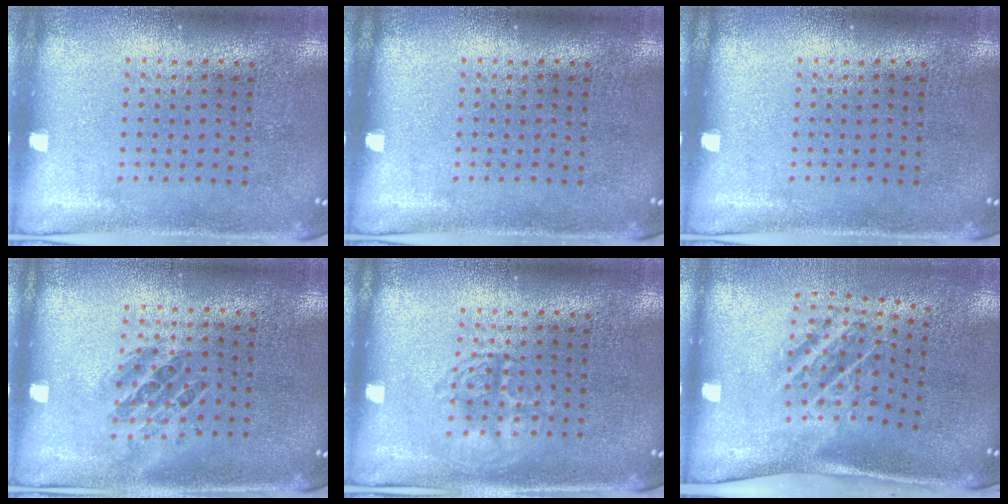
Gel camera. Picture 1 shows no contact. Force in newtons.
{"total": 0.0}
{"total": 0.0}
{"total": 0.9, "press": 0.8, "slide": 0.4}
{"total": 2.2, "press": 2.1, "slide": 0.4}
{"total": 2.0, "press": 1.2, "slide": 1.6}